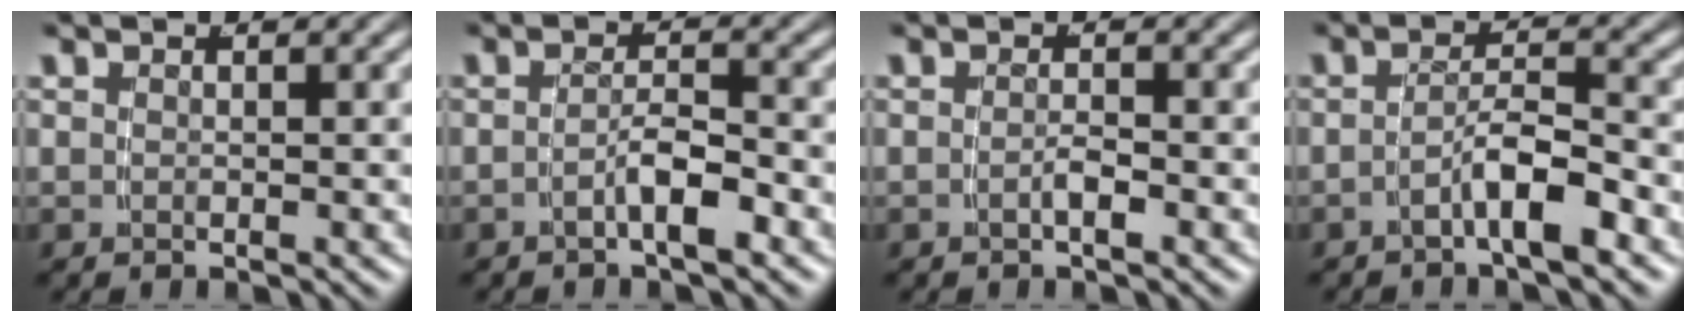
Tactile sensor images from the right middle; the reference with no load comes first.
{"total": 2.5, "force": [-1.8, -0.1, 1.8], "torque": [-0.026, 0.000, -0.031]}
{"total": 1.2, "force": [-0.9, -0.1, 0.8], "torque": [-0.015, -0.001, -0.016]}
{"total": 3.3, "force": [-2.3, 0.2, 2.4], "torque": [-0.036, 0.001, -0.040]}